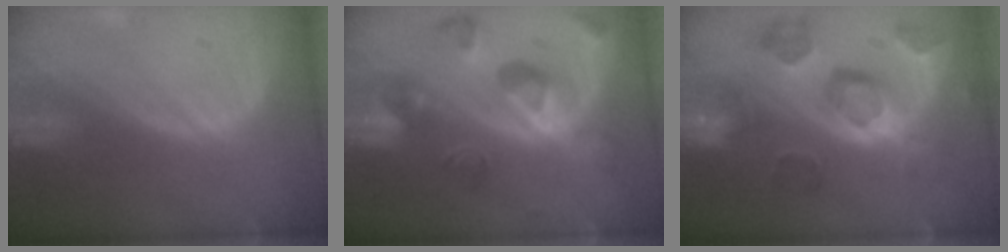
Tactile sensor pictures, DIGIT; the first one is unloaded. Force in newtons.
{"total": 10.3, "press": 9.1, "slide": 4.7}
{"total": 11.2, "press": 9.9, "slide": 5.3}